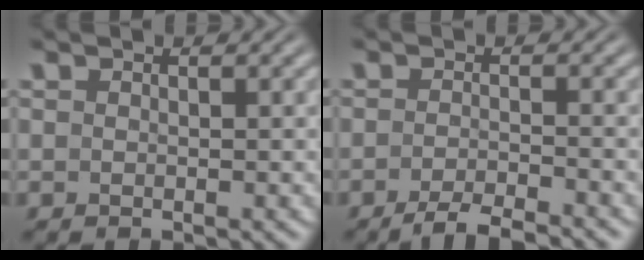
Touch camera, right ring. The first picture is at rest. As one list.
[{"total": 3.4, "force": [-3.2, 0.2, 1.3], "torque": [-0.024, -0.004, -0.052]}]